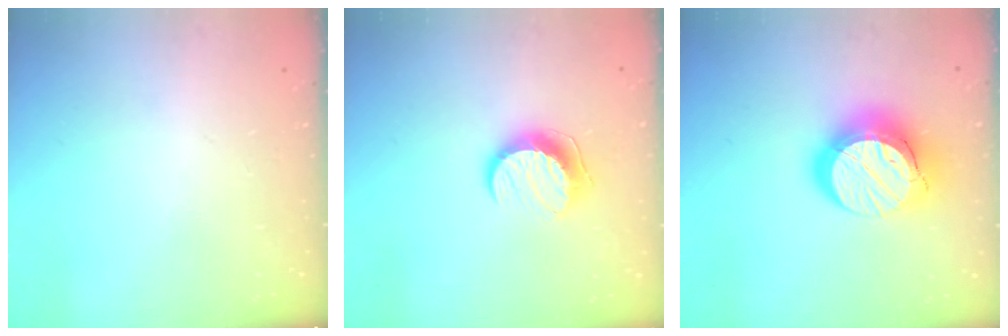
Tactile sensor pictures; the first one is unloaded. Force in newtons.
{"total": 10.5, "press": 10.5, "slide": 0.4}
{"total": 18.5, "press": 18.5, "slide": 1.3}